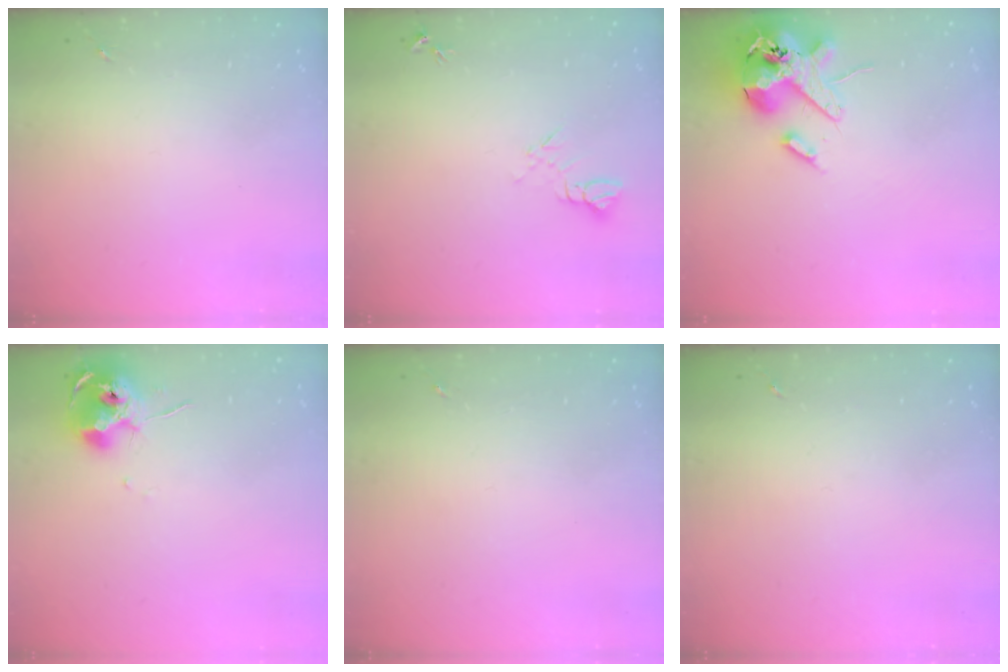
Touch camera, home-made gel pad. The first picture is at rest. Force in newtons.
{"total": 5.8, "press": 5.7, "slide": 0.7}
{"total": 16.3, "press": 16.1, "slide": 2.7}
{"total": 10.5, "press": 10.4, "slide": 1.0}
{"total": 0.0}
{"total": 0.0}